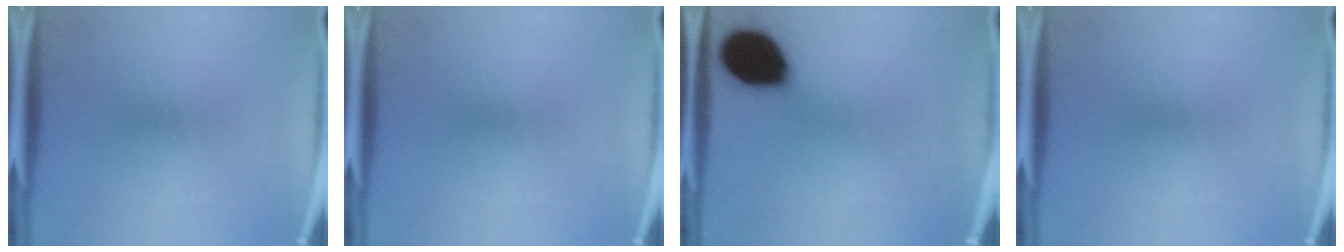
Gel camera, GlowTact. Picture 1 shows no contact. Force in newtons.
{"total": 0.0}
{"total": 16.4}
{"total": 0.0}